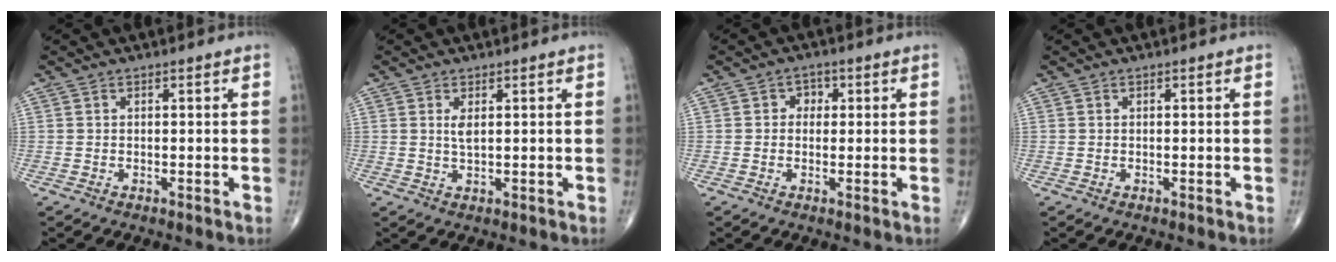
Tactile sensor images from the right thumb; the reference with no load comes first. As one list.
[{"total": 1.9, "force": [0.6, 0.6, 1.7], "torque": [-0.030, -0.007, 0.015]}, {"total": 2.4, "force": [0.4, 2.1, 1.1], "torque": [0.004, 0.005, -0.002]}, {"total": 0.0}]